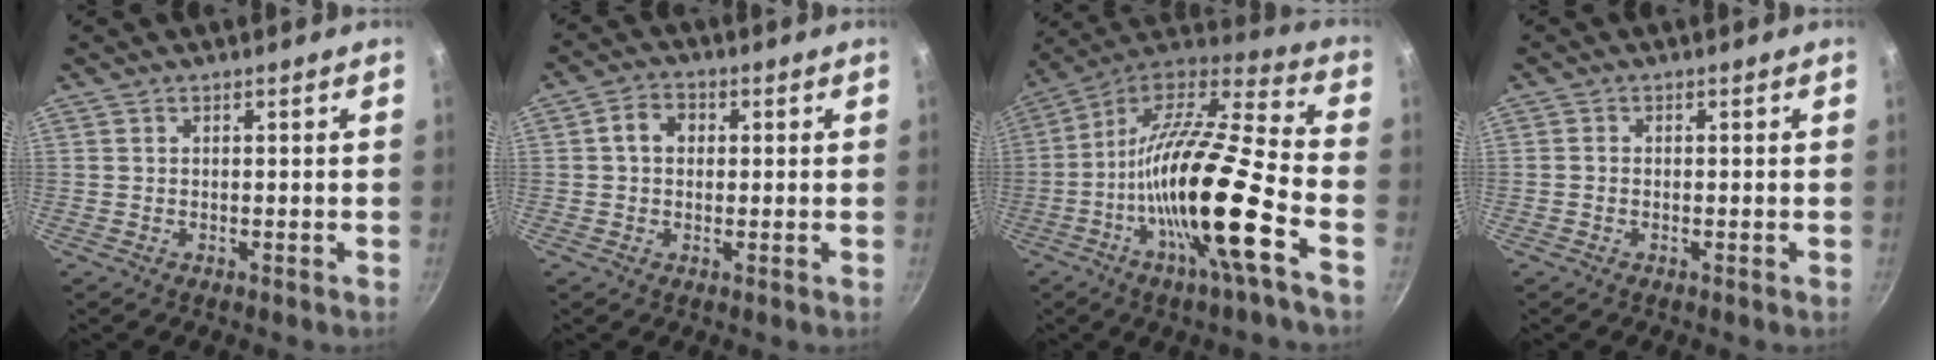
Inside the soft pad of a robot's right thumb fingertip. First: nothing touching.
{"total": 4.5, "force": [0.7, 3.6, 2.6], "torque": [-0.028, 0.010, 0.003]}
{"total": 23.9, "force": [-7.7, 4.0, 22.3], "torque": [-0.376, 0.027, -0.156]}
{"total": 0.7, "force": [-0.3, 0.6, 0.3], "torque": [-0.006, 0.002, -0.009]}